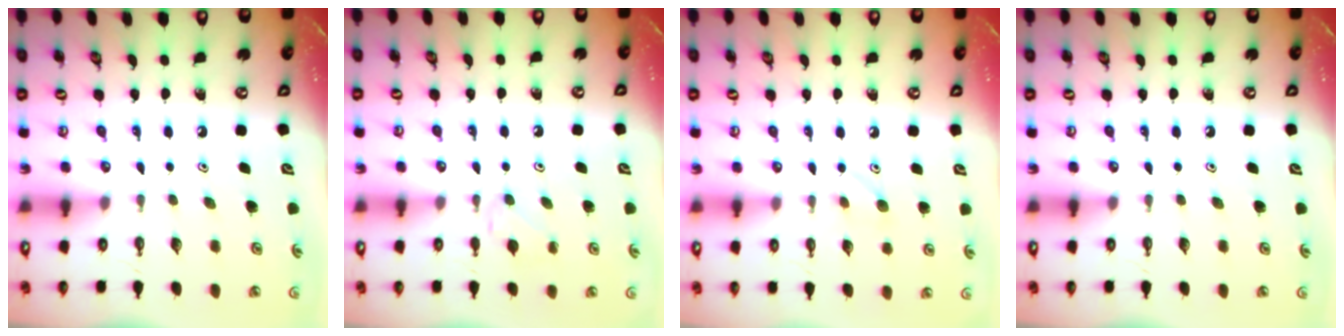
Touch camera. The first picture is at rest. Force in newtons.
{"total": 2.7, "press": 2.6, "slide": 0.6}
{"total": 4.2, "press": 4.2, "slide": 0.6}
{"total": 0.0}